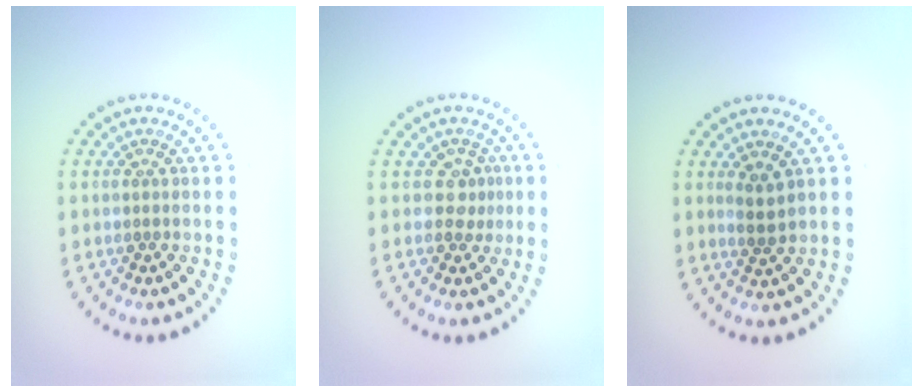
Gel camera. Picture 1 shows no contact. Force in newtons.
{"total": 1.4, "press": 1.2, "slide": 0.9}
{"total": 1.7, "press": 1.4, "slide": 0.9}